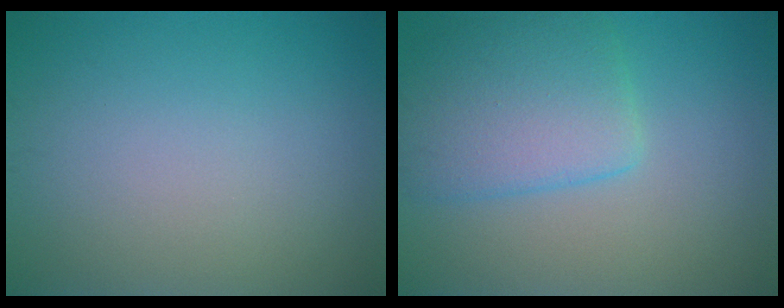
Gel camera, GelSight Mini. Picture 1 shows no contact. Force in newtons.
{"total": 5.2, "press": 5.2, "slide": 0.3}